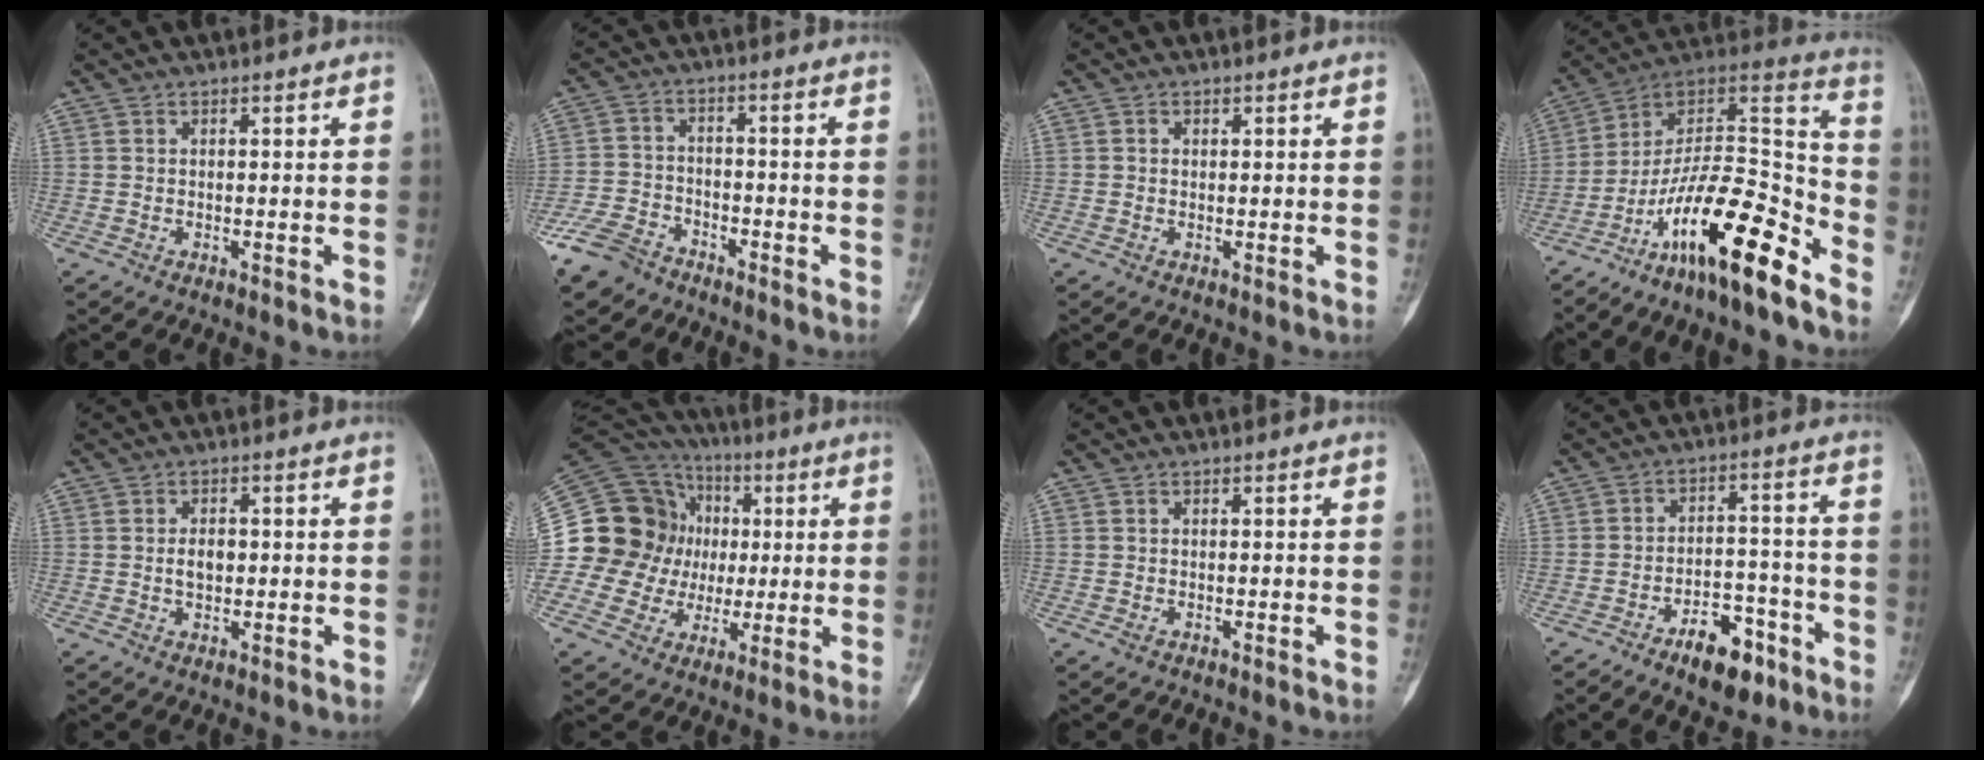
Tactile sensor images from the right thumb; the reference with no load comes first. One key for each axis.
{"total": 8.1, "fx": -6.1, "fy": 4.7, "fz": 2.3, "tx": -0.049, "ty": 0.022, "tz": -0.120}
{"total": 0.6, "fx": 0.1, "fy": 0.5, "fz": 0.1, "tx": -0.001, "ty": 0.001, "tz": 0.004}
{"total": 20.6, "fx": -13.1, "fy": 5.0, "fz": 15.2, "tx": -0.256, "ty": 0.101, "tz": -0.220}
{"total": 3.2, "fx": 0.1, "fy": 2.1, "fz": 2.4, "tx": -0.035, "ty": 0.001, "tz": 0.000}
{"total": 22.6, "fx": 1.1, "fy": 20.4, "fz": 9.8, "tx": -0.168, "ty": 0.067, "tz": 0.036}
{"total": 0.7, "fx": -0.3, "fy": 0.5, "fz": 0.5, "tx": -0.015, "ty": -0.001, "tz": -0.004}
{"total": 9.9, "fx": -6.2, "fy": 5.2, "fz": 5.7, "tx": -0.060, "ty": 0.049, "tz": -0.092}